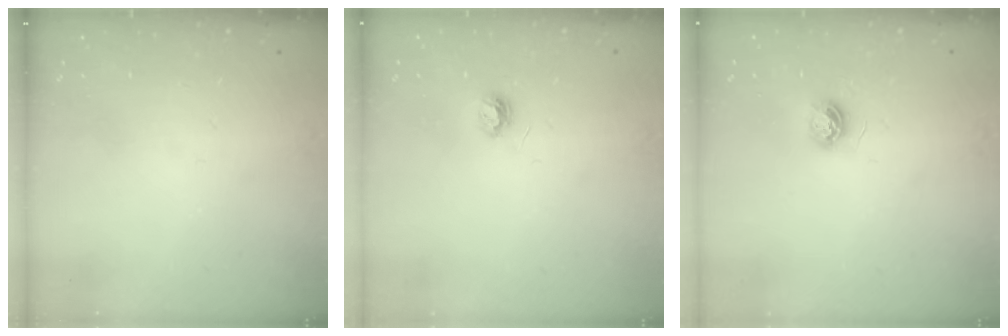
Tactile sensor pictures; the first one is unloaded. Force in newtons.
{"total": 3.9, "press": 3.9, "slide": 0.5}
{"total": 4.2, "press": 4.2, "slide": 0.4}